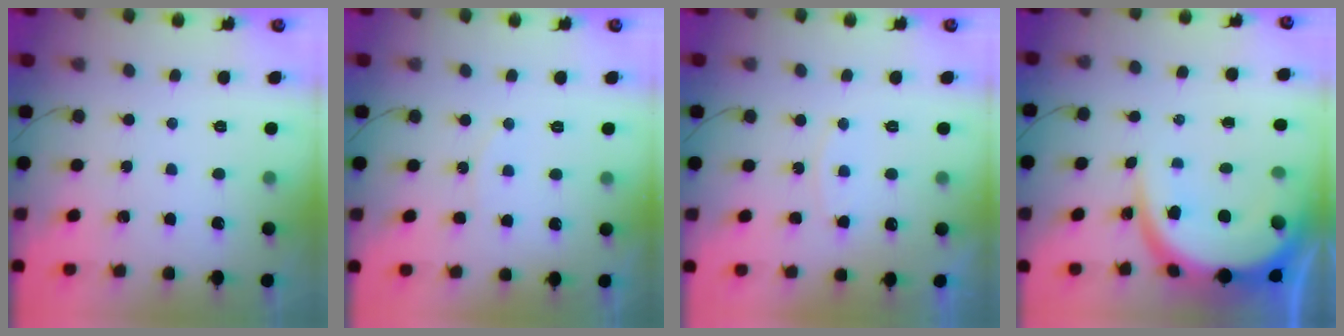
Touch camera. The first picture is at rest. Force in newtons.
{"total": 5.1, "press": 4.7, "slide": 2.2}
{"total": 6.0, "press": 6.0, "slide": 0.4}
{"total": 11.0, "press": 10.9, "slide": 1.1}